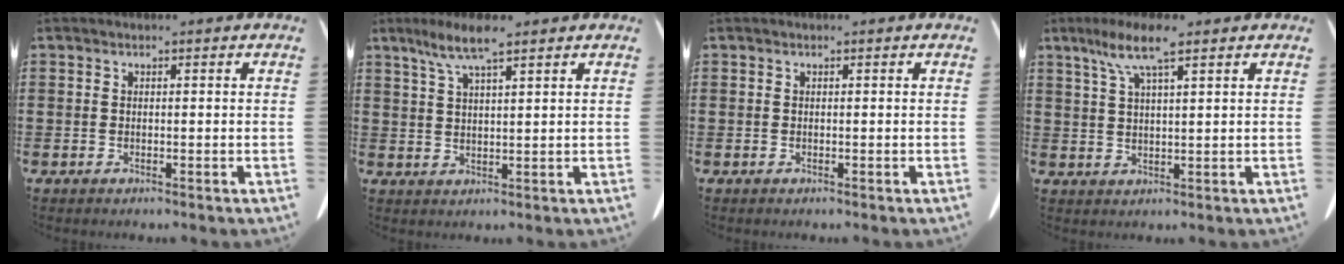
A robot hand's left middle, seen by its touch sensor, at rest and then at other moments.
{"total": 6.3, "force": [4.2, 1.0, 4.6], "torque": [-0.099, -0.001, 0.073]}
{"total": 0.0}
{"total": 7.0, "force": [4.4, 0.9, 5.3], "torque": [-0.114, 0.001, 0.077]}